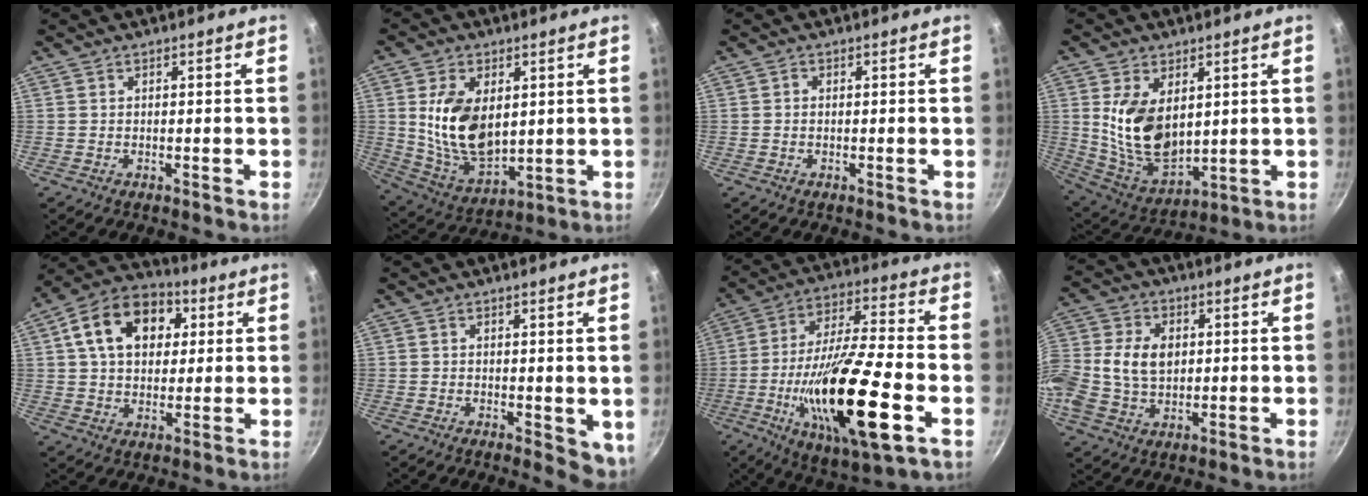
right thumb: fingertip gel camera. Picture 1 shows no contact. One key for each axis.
{"total": 14.8, "fx": 2.4, "fy": 9.2, "fz": 11.4, "tx": -0.187, "ty": -0.027, "tz": 0.061}
{"total": 0.7, "fx": -0.1, "fy": 0.6, "fz": 0.4, "tx": -0.006, "ty": 0.004, "tz": -0.003}
{"total": 14.3, "fx": 3.0, "fy": 8.8, "fz": 10.8, "tx": -0.180, "ty": -0.036, "tz": 0.077}
{"total": 16.2, "fx": 4.7, "fy": 11.4, "fz": 10.4, "tx": -0.151, "ty": 0.016, "tz": 0.063}
{"total": 5.1, "fx": 0.1, "fy": 2.5, "fz": 4.4, "tx": -0.046, "ty": -0.006, "tz": 0.005}
{"total": 25.1, "fx": -7.0, "fy": 7.1, "fz": 23.0, "tx": -0.406, "ty": 0.019, "tz": -0.120}
{"total": 17.0, "fx": 1.2, "fy": 13.0, "fz": 10.9, "tx": -0.248, "ty": 0.039, "tz": 0.018}